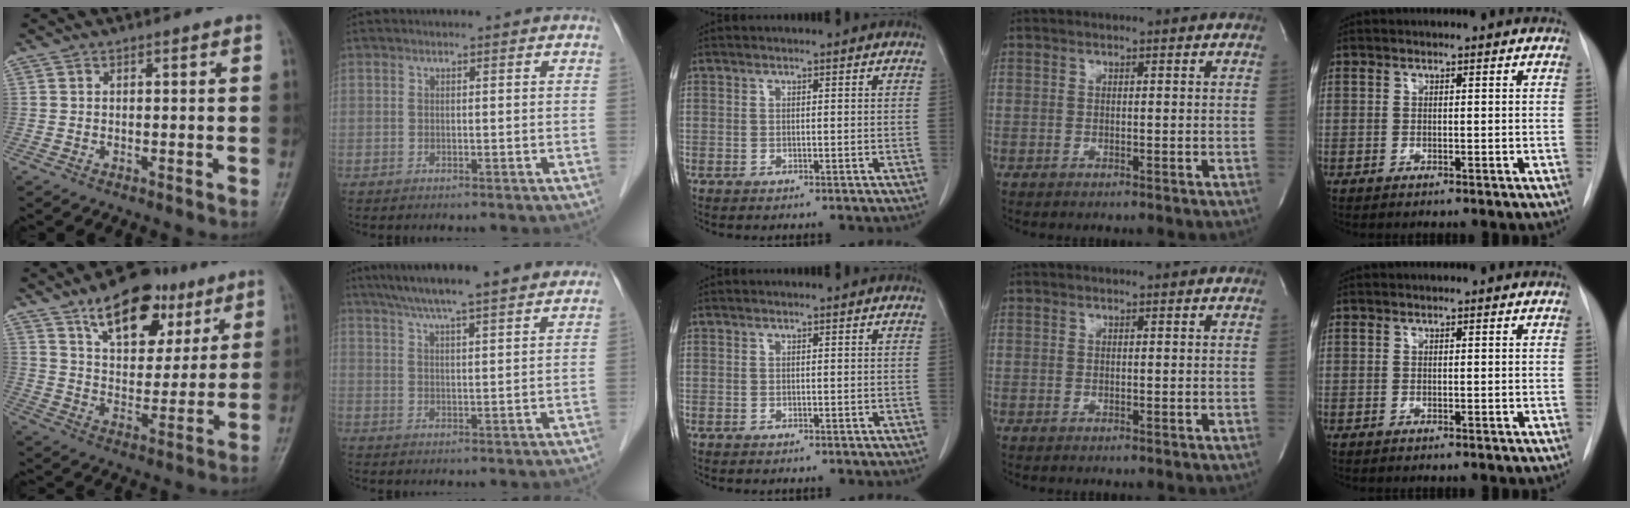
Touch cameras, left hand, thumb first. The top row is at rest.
{"thumb": {"total": 16.6, "force": [9.6, 9.2, 9.9], "torque": [-0.105, -0.035, 0.155]}, "index": {"total": 14.5, "force": [11.9, 1.3, 8.2], "torque": [-0.129, 0.035, 0.165]}}